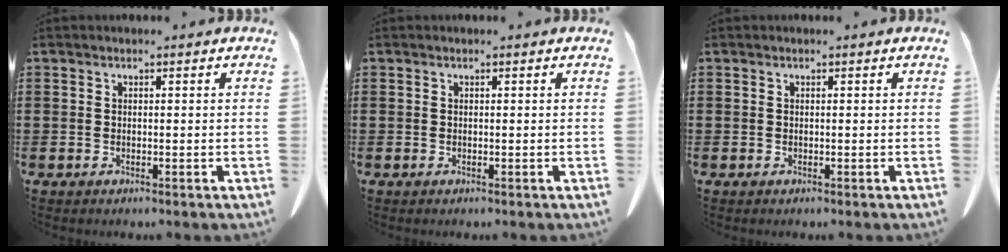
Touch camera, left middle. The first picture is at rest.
{"total": 0.0}
{"total": 0.0}